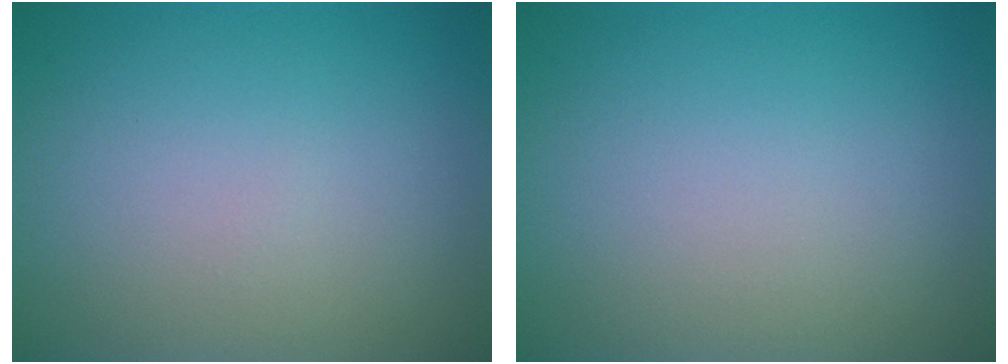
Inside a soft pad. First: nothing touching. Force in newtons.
{"total": 0.0}